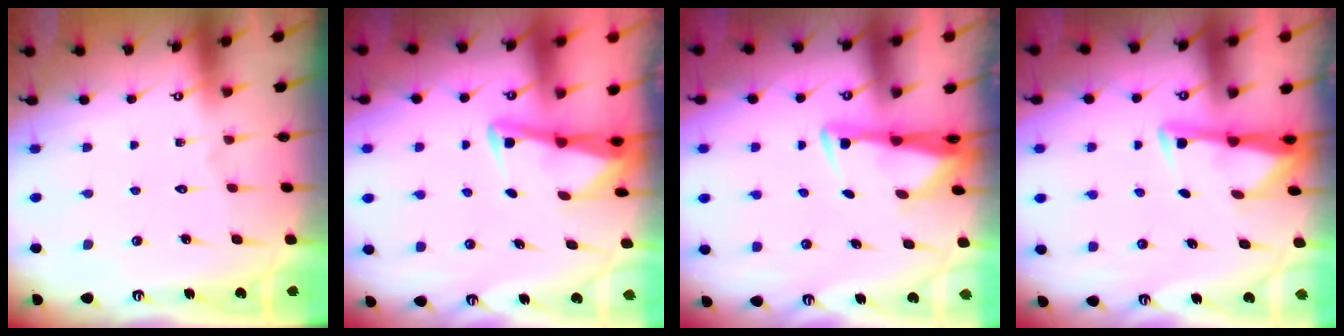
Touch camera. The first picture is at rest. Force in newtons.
{"total": 2.9, "press": 2.9, "slide": 0.4}
{"total": 2.9, "press": 2.8, "slide": 0.9}
{"total": 3.3, "press": 3.2, "slide": 0.5}